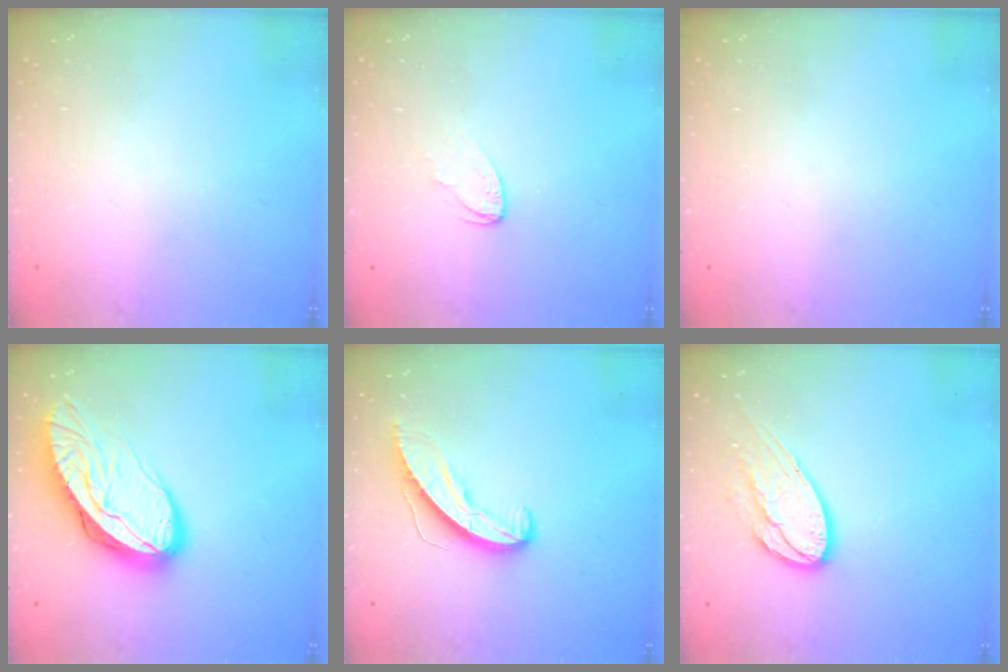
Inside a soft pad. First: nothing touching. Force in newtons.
{"total": 4.0, "press": 3.9, "slide": 0.3}
{"total": 0.0}
{"total": 14.9, "press": 14.8, "slide": 1.5}
{"total": 9.5, "press": 9.5, "slide": 0.7}
{"total": 13.1, "press": 13.0, "slide": 1.1}